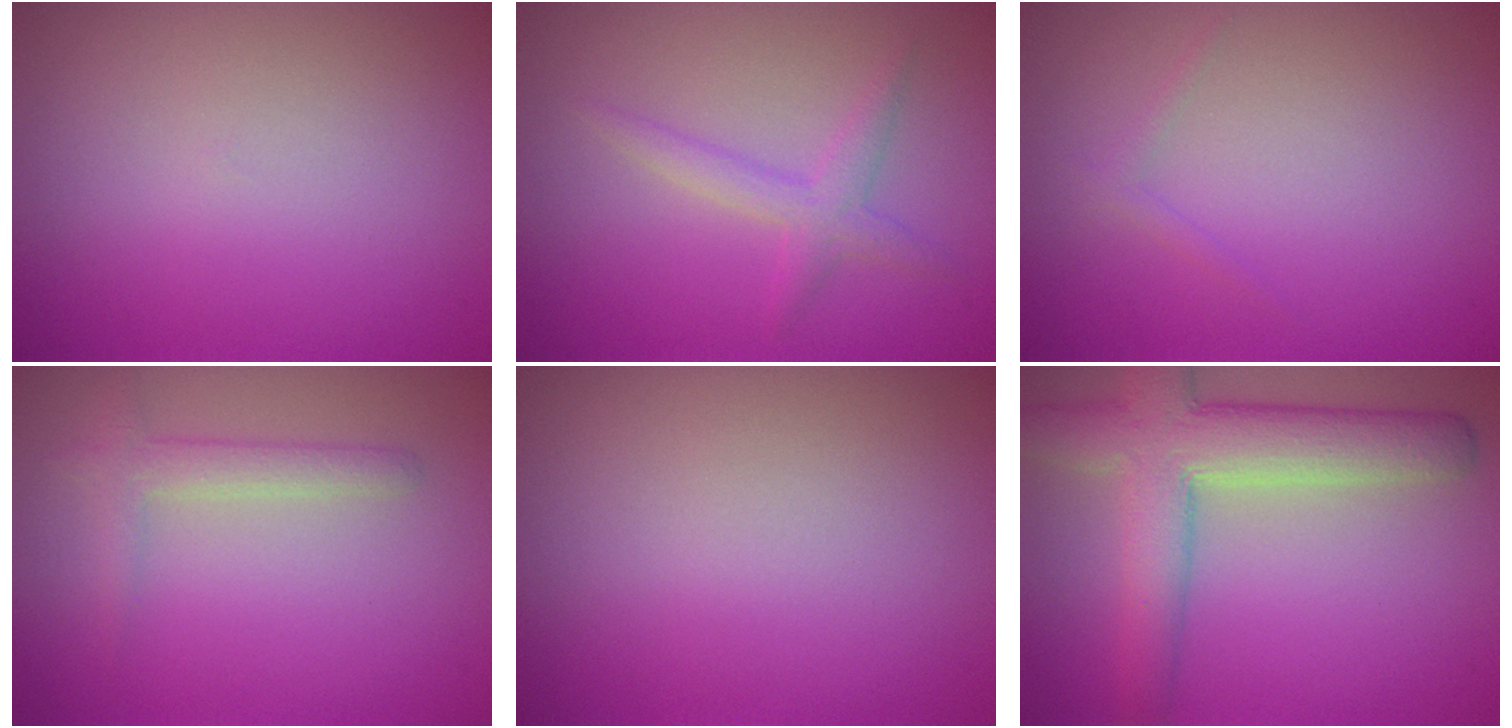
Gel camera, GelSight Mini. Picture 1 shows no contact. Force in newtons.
{"total": 1.9, "press": 1.9, "slide": 0.1}
{"total": 0.7, "press": 0.7, "slide": 0.1}
{"total": 1.8, "press": 1.8, "slide": 0.2}
{"total": 0.0}
{"total": 7.1, "press": 7.1, "slide": 0.4}